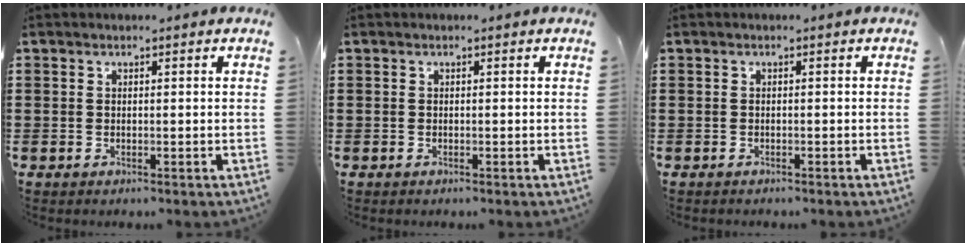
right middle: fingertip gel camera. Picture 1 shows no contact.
{"total": 0.0}
{"total": 0.5, "force": [-0.5, 0.2, -0.1], "torque": [0.001, 0.000, -0.011]}